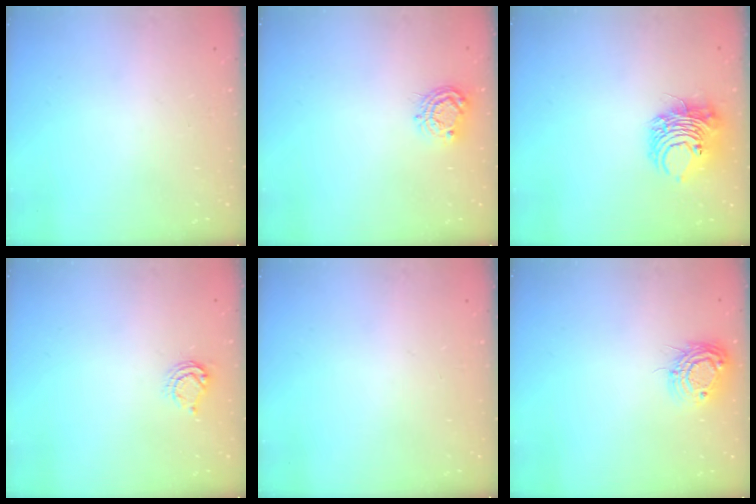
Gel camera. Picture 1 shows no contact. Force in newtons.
{"total": 7.6, "press": 7.6, "slide": 0.5}
{"total": 8.9, "press": 8.8, "slide": 1.5}
{"total": 6.2, "press": 6.2, "slide": 0.5}
{"total": 0.0}
{"total": 9.8, "press": 9.7, "slide": 0.8}